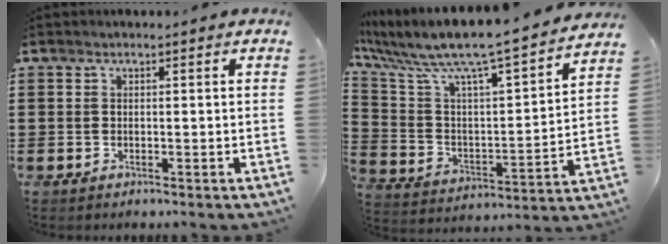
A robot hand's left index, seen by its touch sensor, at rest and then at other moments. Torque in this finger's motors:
{"motor_torque": [2.14, 0.00, 1.05, 0.12]}